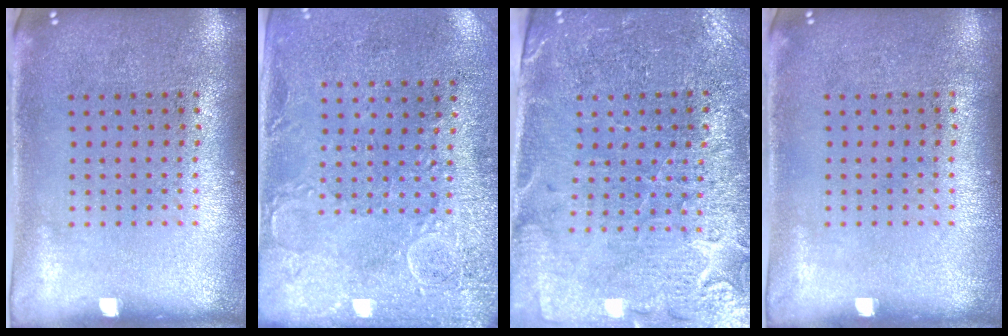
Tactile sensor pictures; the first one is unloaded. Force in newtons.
{"total": 2.9, "press": 2.3, "slide": 1.8}
{"total": 3.4, "press": 3.3, "slide": 1.1}
{"total": 0.0}